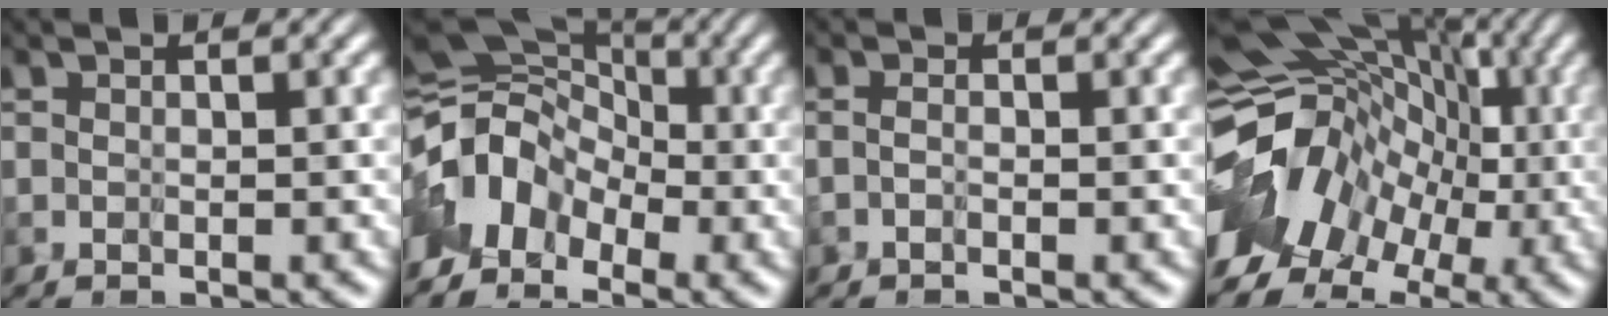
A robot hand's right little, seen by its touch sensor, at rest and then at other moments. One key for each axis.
{"total": 4.4, "fx": -3.1, "fy": 2.6, "fz": 1.5, "tx": -0.031, "ty": 0.008, "tz": -0.074}
{"total": 1.0, "fx": -0.8, "fy": -0.4, "fz": -0.2, "tx": 0.006, "ty": 0.001, "tz": -0.014}
{"total": 10.4, "fx": -1.8, "fy": 7.3, "fz": 7.1, "tx": -0.128, "ty": 0.009, "tz": -0.026}